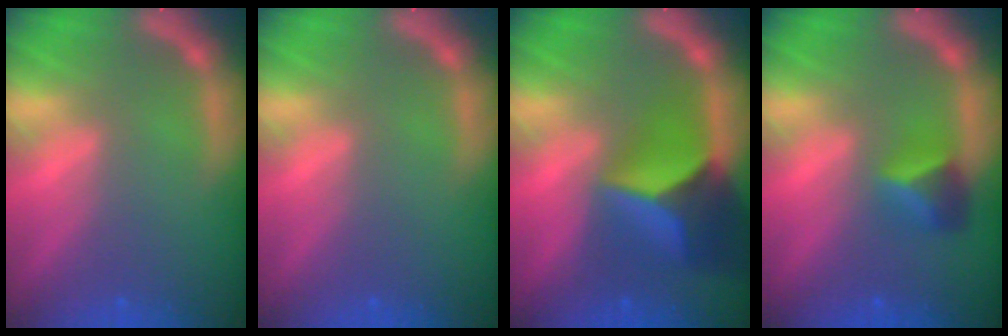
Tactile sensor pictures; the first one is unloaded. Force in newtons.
{"total": 0.0}
{"total": 8.9}
{"total": 2.9}